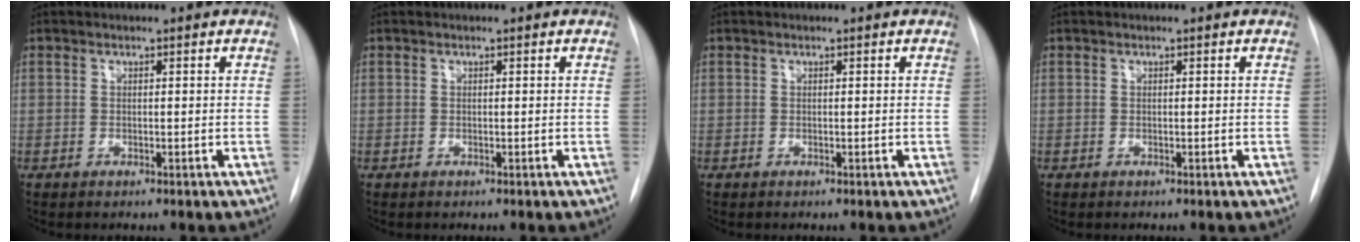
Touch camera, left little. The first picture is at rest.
{"total": 0.0}
{"total": 0.0}
{"total": 0.0}